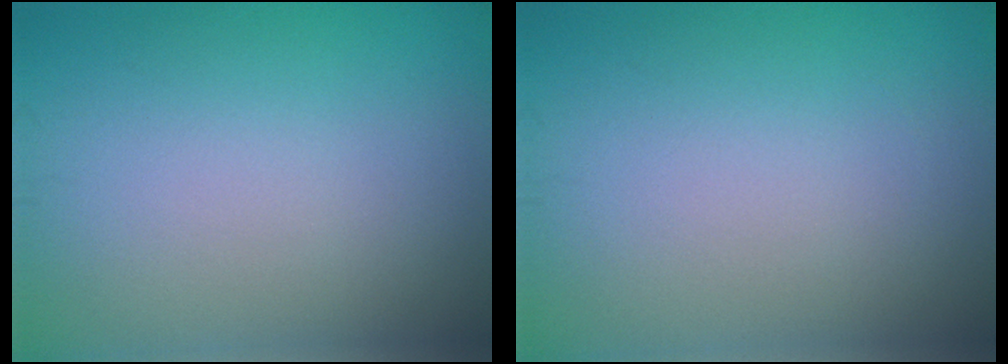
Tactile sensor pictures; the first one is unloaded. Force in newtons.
{"total": 0.0}